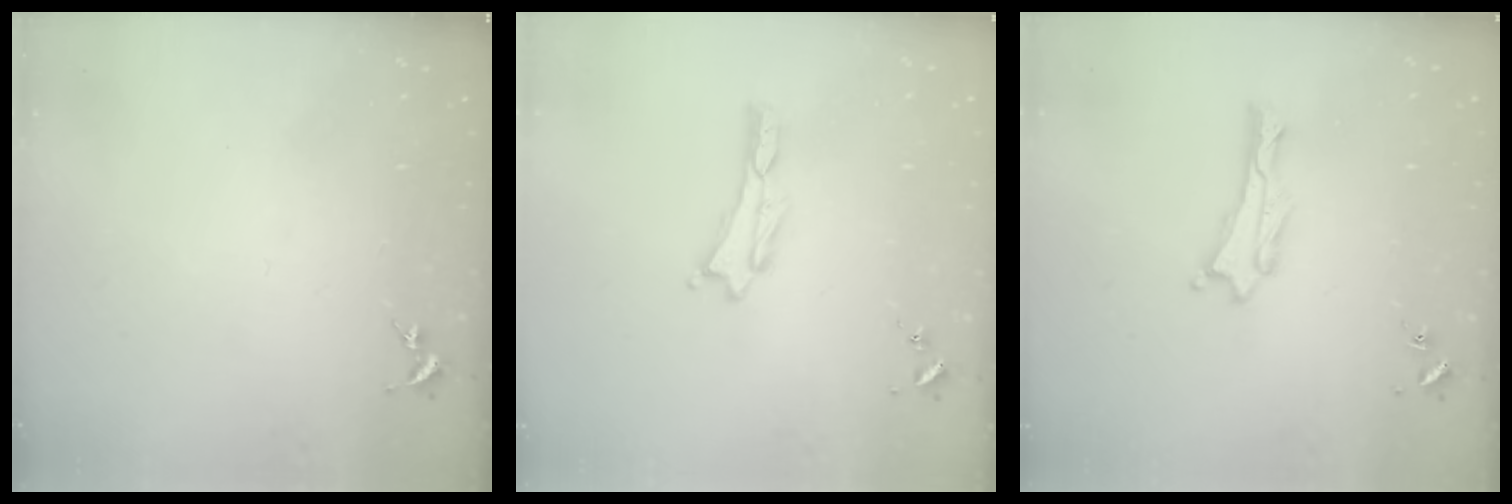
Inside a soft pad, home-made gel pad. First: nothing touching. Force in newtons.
{"total": 0.0}
{"total": 0.6, "press": 0.6, "slide": 0.1}